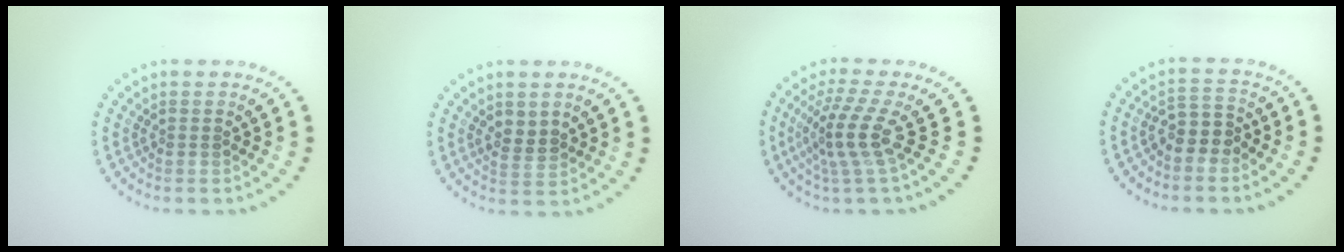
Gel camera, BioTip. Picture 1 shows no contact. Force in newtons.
{"total": 1.9, "press": 1.8, "slide": 0.6}
{"total": 3.8, "press": 2.7, "slide": 2.7}
{"total": 2.5, "press": 2.3, "slide": 1.1}